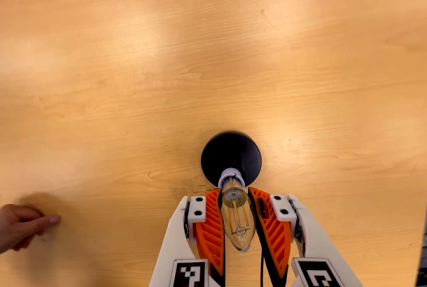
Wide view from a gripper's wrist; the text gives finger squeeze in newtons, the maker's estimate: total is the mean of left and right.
{"total": 18.9, "left": 16.8, "right": 20.9}